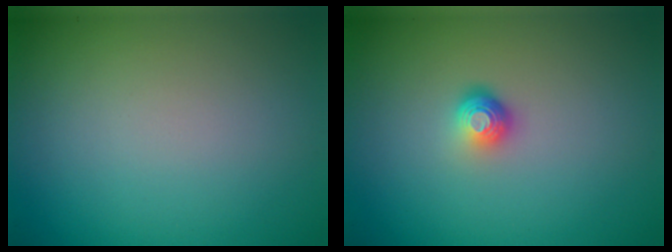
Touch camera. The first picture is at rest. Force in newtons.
{"total": 1.8, "press": 1.2, "slide": 1.4}